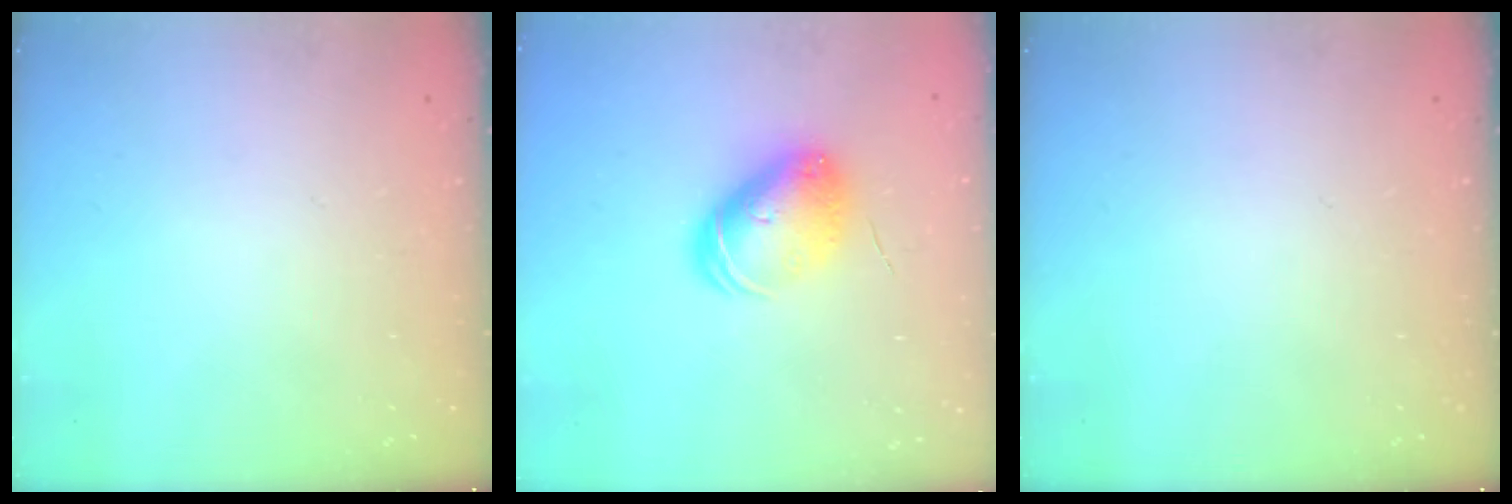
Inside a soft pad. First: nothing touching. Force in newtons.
{"total": 9.6, "press": 9.6, "slide": 0.8}
{"total": 0.0}